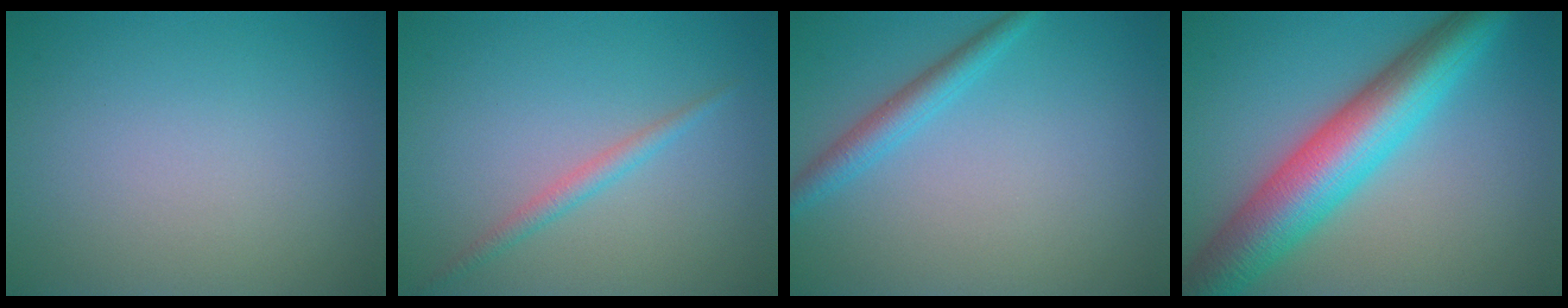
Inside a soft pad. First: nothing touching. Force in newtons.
{"total": 1.5, "press": 1.5, "slide": 0.1}
{"total": 2.3, "press": 2.3, "slide": 0.1}
{"total": 9.5, "press": 9.5, "slide": 0.4}